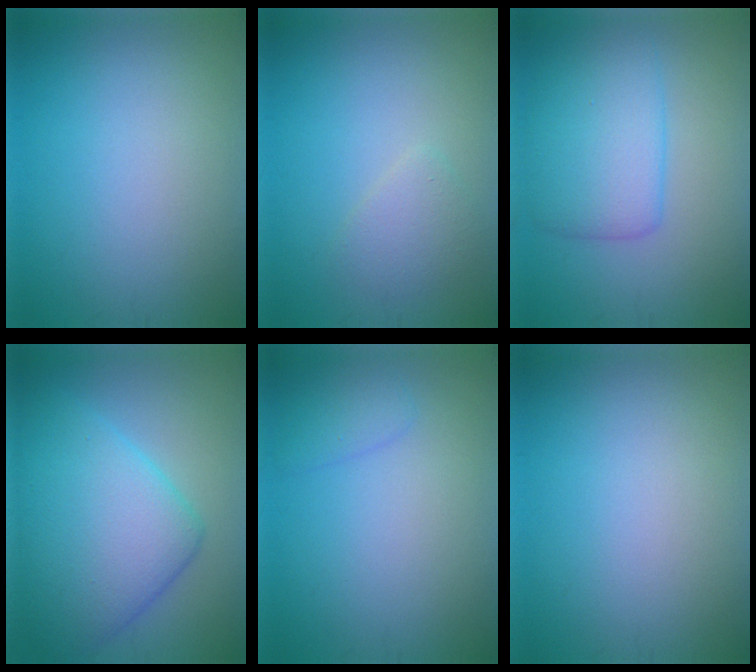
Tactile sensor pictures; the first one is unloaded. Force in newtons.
{"total": 1.8, "press": 1.8, "slide": 0.2}
{"total": 5.5, "press": 5.5, "slide": 0.2}
{"total": 10.1, "press": 10.1, "slide": 0.2}
{"total": 1.3, "press": 1.3, "slide": 0.2}
{"total": 0.0}